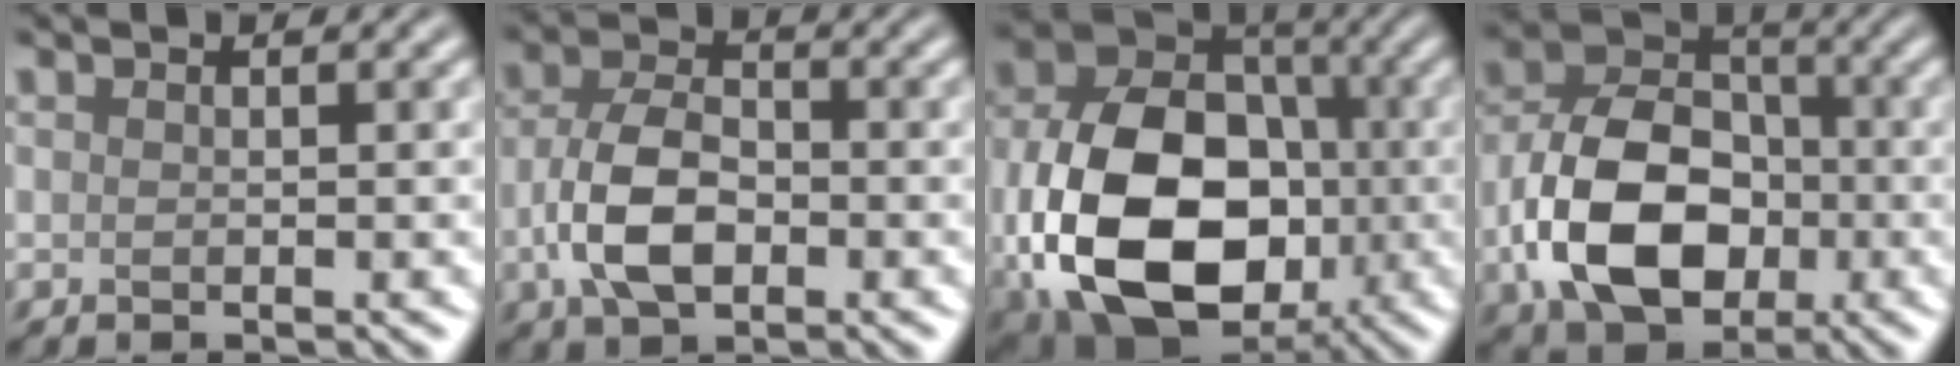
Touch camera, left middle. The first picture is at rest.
{"total": 5.7, "force": [-1.5, 3.4, 4.3], "torque": [-0.090, 0.003, -0.034]}
{"total": 15.8, "force": [-3.0, 11.3, 10.6], "torque": [-0.215, -0.032, -0.055]}
{"total": 10.3, "force": [-2.5, 7.3, 6.8], "torque": [-0.136, 0.003, -0.050]}